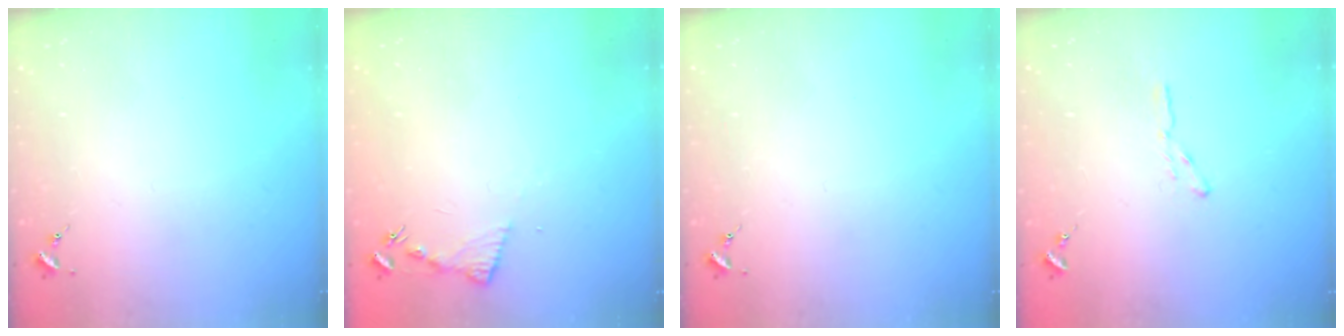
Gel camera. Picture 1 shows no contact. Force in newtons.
{"total": 6.8, "press": 6.7, "slide": 0.7}
{"total": 0.0}
{"total": 3.2, "press": 3.2, "slide": 0.3}